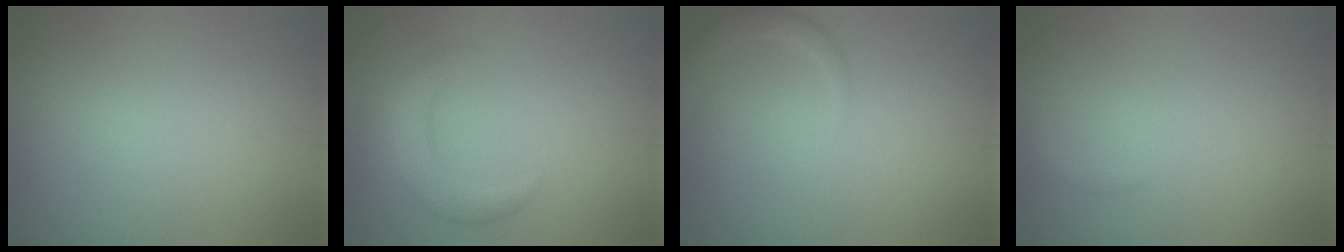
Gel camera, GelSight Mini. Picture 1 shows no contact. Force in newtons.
{"total": 3.0, "press": 3.0, "slide": 0.1}
{"total": 1.1, "press": 1.1, "slide": 0.1}
{"total": 0.8, "press": 0.8, "slide": 0.0}